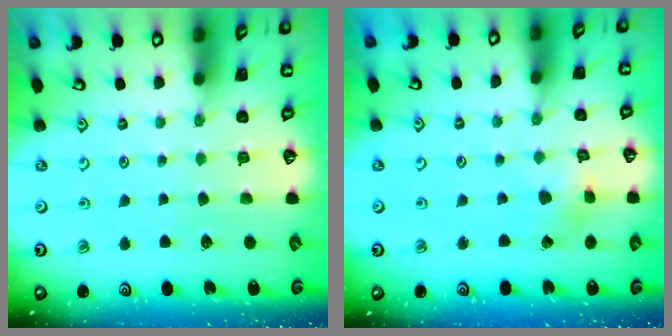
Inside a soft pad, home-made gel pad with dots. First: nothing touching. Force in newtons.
{"total": 2.7, "press": 2.7, "slide": 0.2}